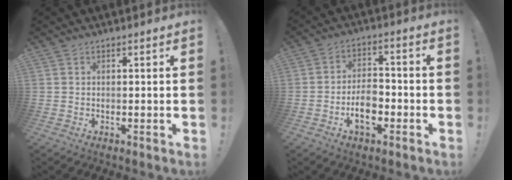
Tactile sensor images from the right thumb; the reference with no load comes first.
{"total": 8.5, "force": [-3.5, 4.7, 6.1], "torque": [-0.113, 0.015, -0.061]}